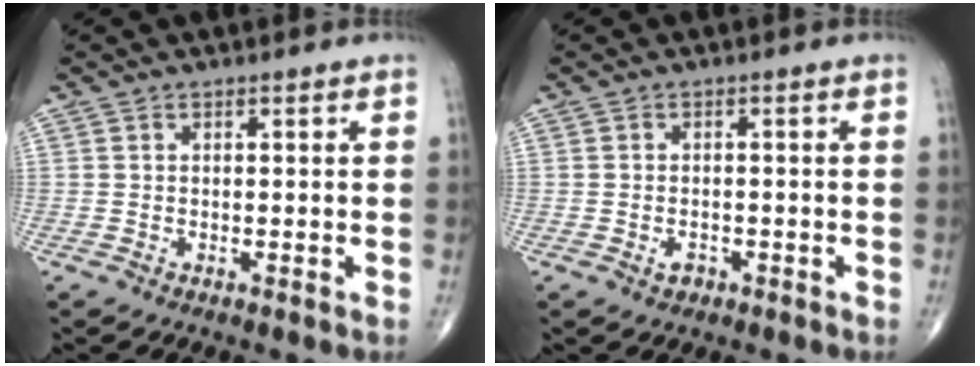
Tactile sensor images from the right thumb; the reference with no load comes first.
{"total": 1.8, "force": [-0.9, 1.2, 1.0], "torque": [-0.014, 0.004, -0.012]}